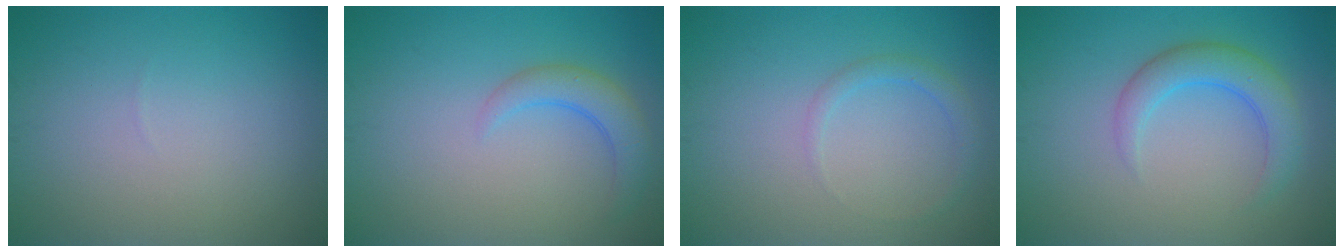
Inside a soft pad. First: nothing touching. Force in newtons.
{"total": 2.8, "press": 2.8, "slide": 0.4}
{"total": 1.5, "press": 1.5, "slide": 0.2}
{"total": 3.6, "press": 3.6, "slide": 0.2}